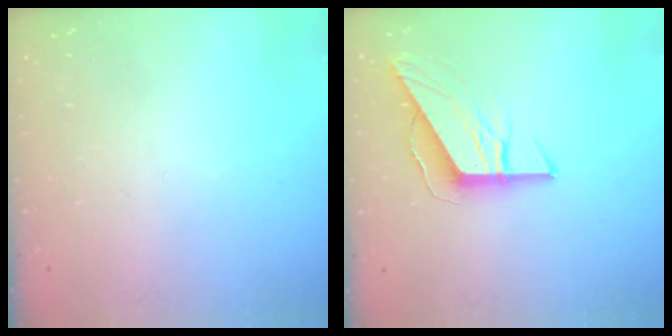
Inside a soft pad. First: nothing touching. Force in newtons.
{"total": 9.2, "press": 9.2, "slide": 0.6}